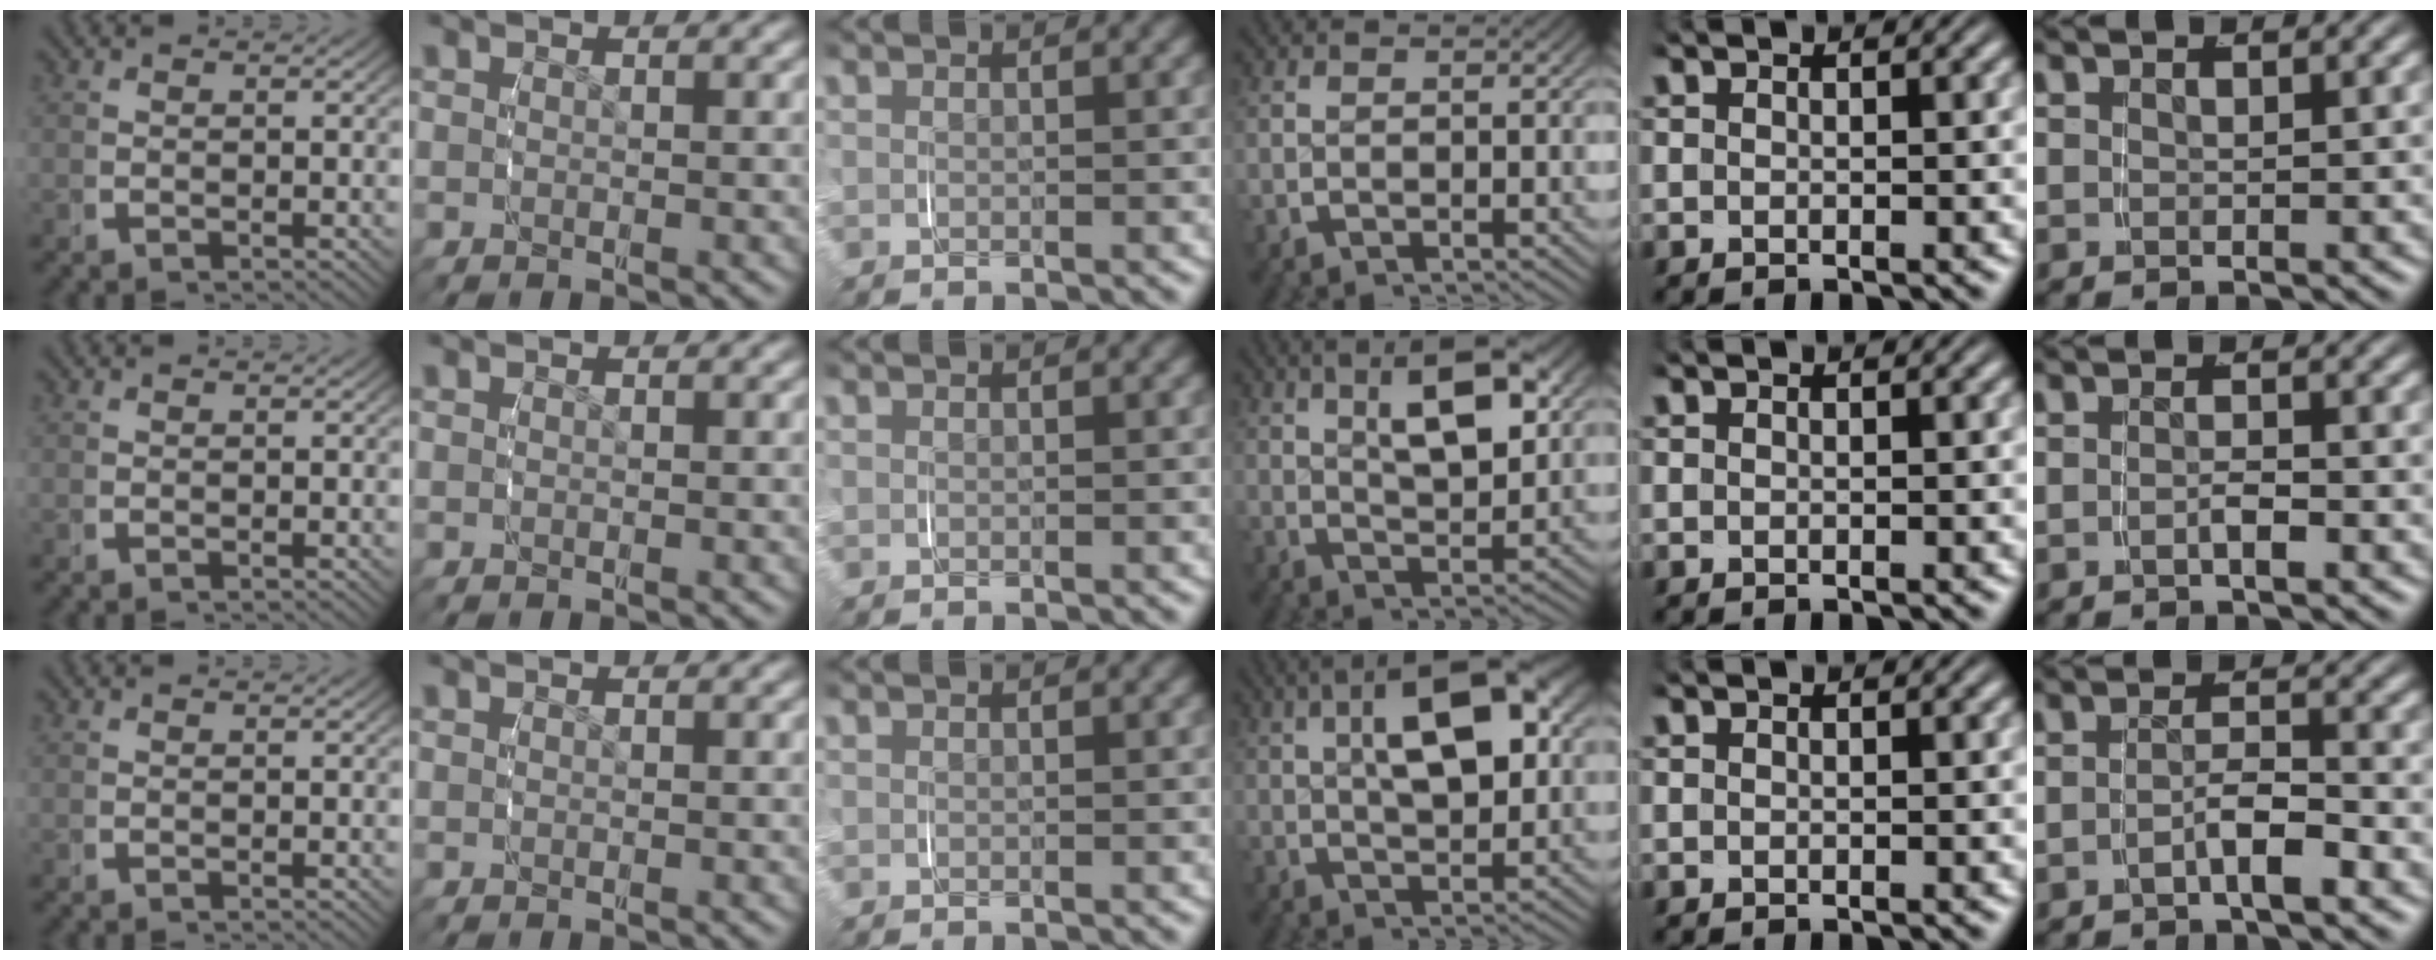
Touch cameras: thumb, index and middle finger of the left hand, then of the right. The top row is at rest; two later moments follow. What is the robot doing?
{"motion": "grasp_and_lifting", "object": "lipstick"}